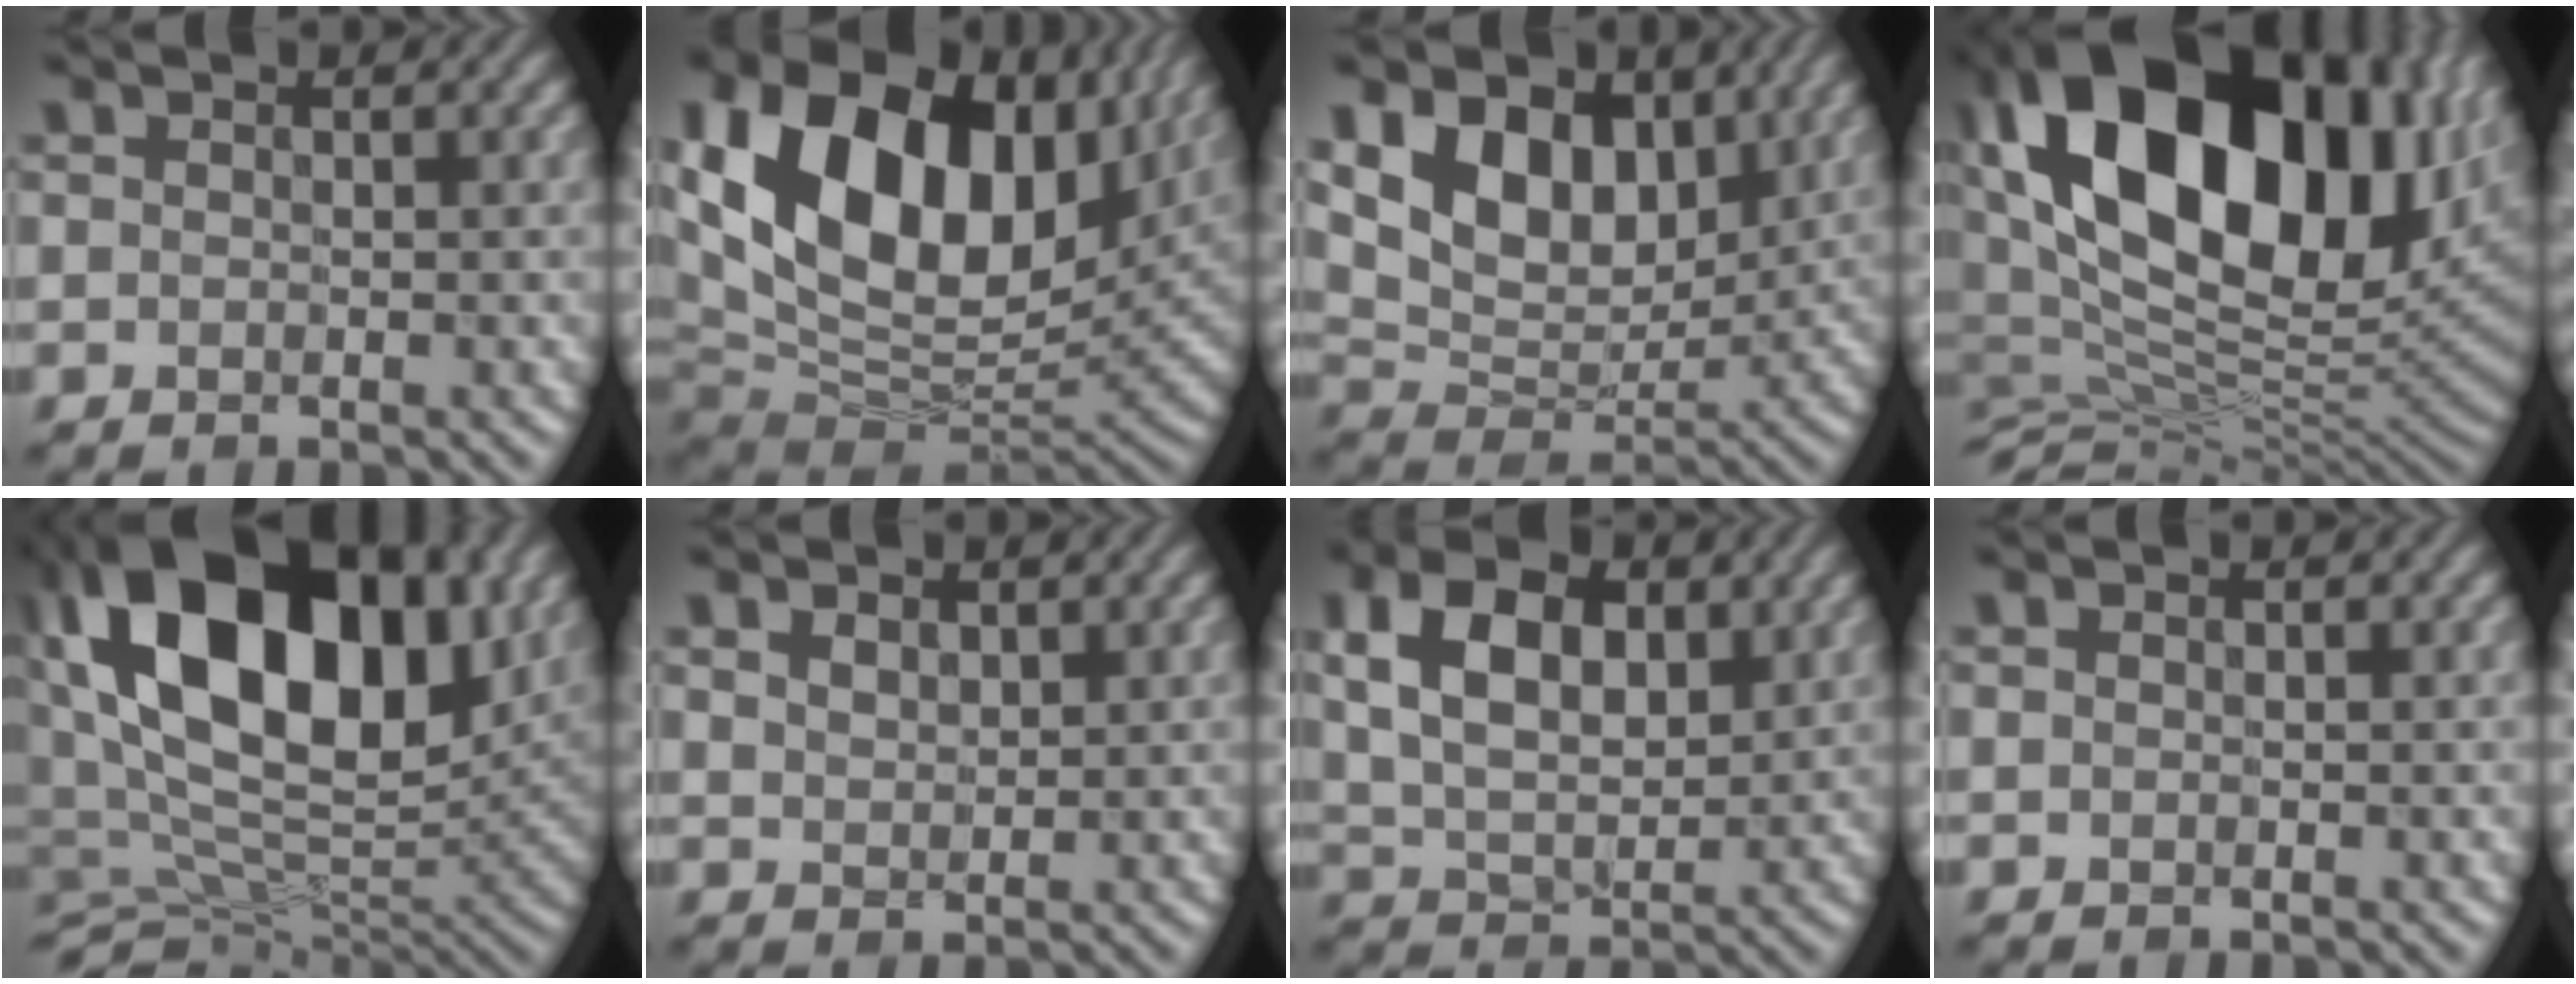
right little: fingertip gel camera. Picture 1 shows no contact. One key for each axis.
{"total": 18.2, "fx": 4.9, "fy": 11.6, "fz": 13.1, "tx": -0.255, "ty": 0.010, "tz": 0.086}
{"total": 10.4, "fx": 4.2, "fy": 6.6, "fz": 6.9, "tx": -0.123, "ty": 0.003, "tz": 0.060}
{"total": 21.8, "fx": 8.4, "fy": 11.9, "fz": 16.2, "tx": -0.279, "ty": 0.040, "tz": 0.140}
{"total": 19.7, "fx": 7.8, "fy": 11.1, "fz": 14.2, "tx": -0.244, "ty": 0.037, "tz": 0.123}
{"total": 2.0, "fx": 1.0, "fy": 1.3, "fz": 1.2, "tx": -0.026, "ty": -0.001, "tz": 0.017}
{"total": 8.0, "fx": 2.3, "fy": 4.8, "fz": 5.9, "tx": -0.117, "ty": 0.008, "tz": 0.037}
{"total": 0.0}